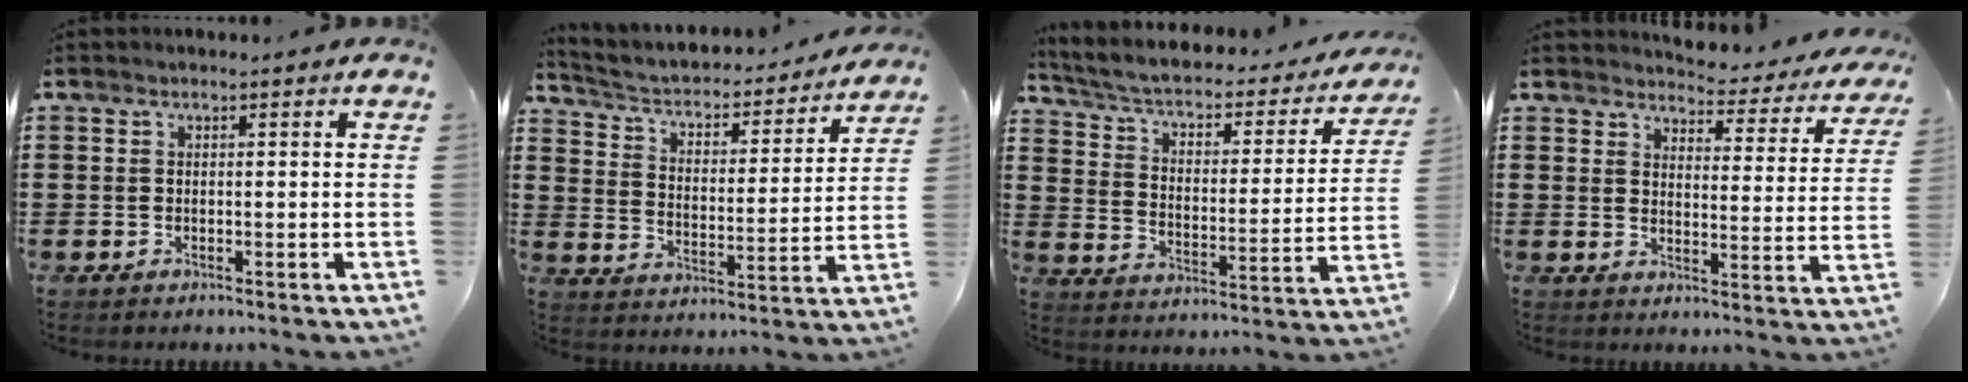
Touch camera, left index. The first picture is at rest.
{"total": 3.0, "force": [2.5, 1.1, 1.3], "torque": [-0.041, -0.022, 0.031]}
{"total": 3.4, "force": [2.2, 1.4, 2.2], "torque": [-0.055, -0.022, 0.027]}
{"total": 3.5, "force": [3.5, 0.2, 0.5], "torque": [-0.023, -0.032, 0.054]}